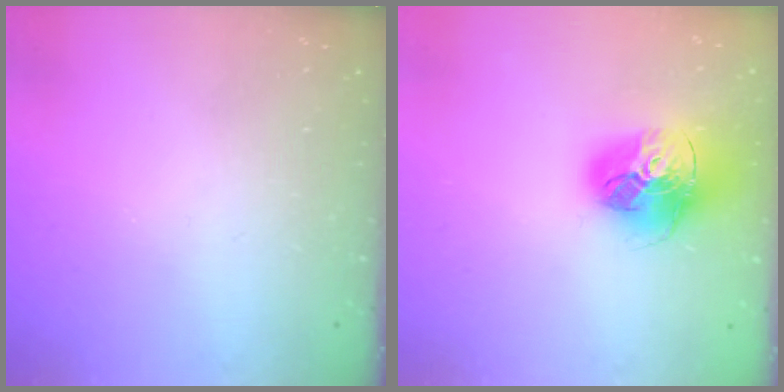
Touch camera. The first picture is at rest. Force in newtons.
{"total": 18.4, "press": 18.3, "slide": 1.8}